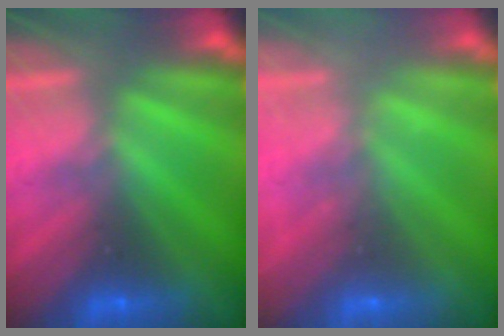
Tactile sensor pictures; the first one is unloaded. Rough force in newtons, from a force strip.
{"total": 2.3}